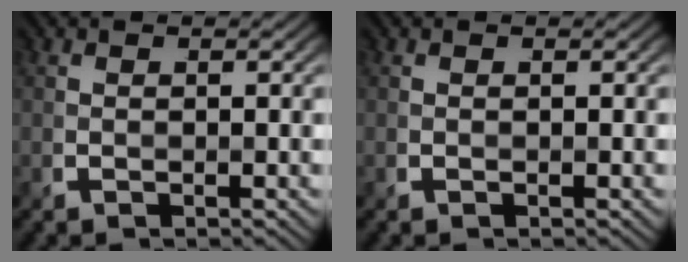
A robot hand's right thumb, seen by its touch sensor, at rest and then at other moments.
{"total": 0.0}